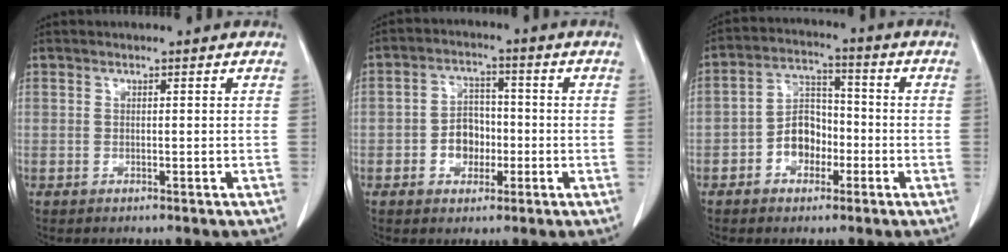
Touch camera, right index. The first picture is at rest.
{"total": 5.5, "force": [-1.4, 4.2, 3.2], "torque": [-0.055, 0.016, -0.023]}
{"total": 6.8, "force": [-2.4, 4.9, 4.1], "torque": [-0.079, 0.024, -0.045]}